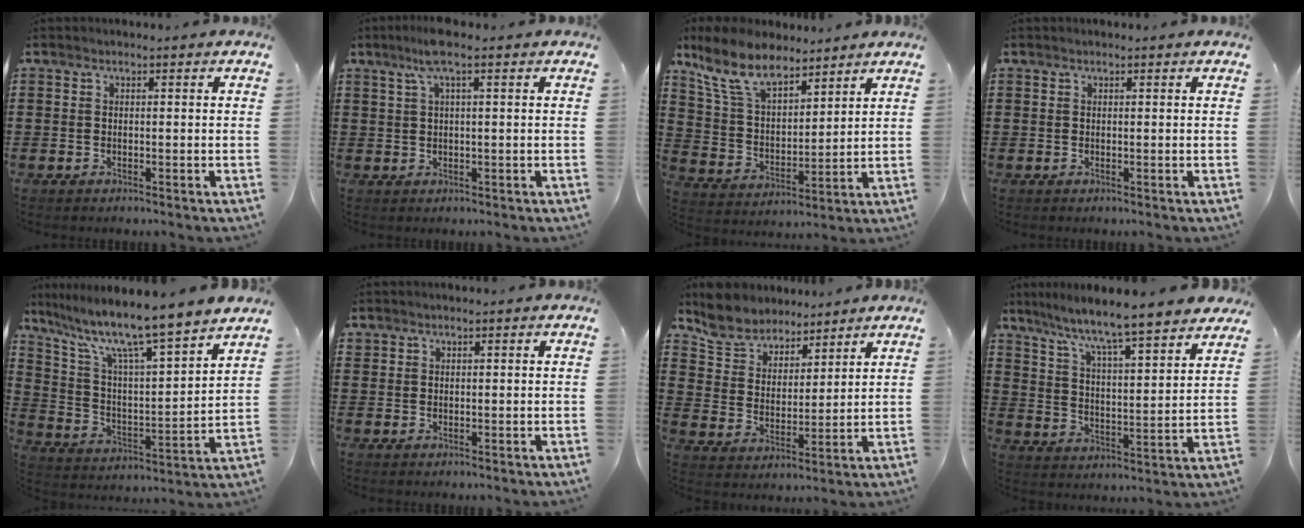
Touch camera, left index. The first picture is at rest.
{"total": 3.8, "force": [1.9, 0.2, 3.3], "torque": [-0.076, -0.001, 0.030]}
{"total": 9.5, "force": [7.6, 3.5, 4.5], "torque": [-0.118, -0.021, 0.143]}
{"total": 0.0}
{"total": 10.5, "force": [8.8, 0.1, 5.8], "torque": [-0.148, -0.064, 0.141]}
{"total": 0.8, "force": [0.7, 0.4, 0.0], "torque": [-0.003, 0.003, 0.014]}
{"total": 6.7, "force": [6.2, 2.5, 0.4], "torque": [-0.046, -0.027, 0.114]}
{"total": 6.6, "force": [6.0, -0.4, 2.7], "torque": [-0.080, -0.050, 0.094]}